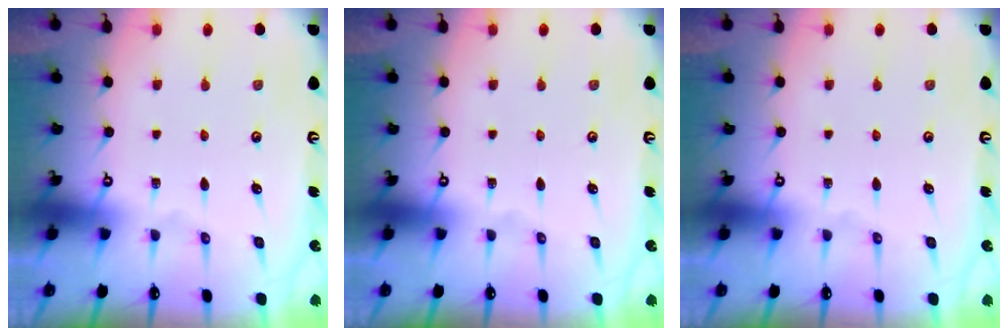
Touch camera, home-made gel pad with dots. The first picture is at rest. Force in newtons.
{"total": 0.0}
{"total": 0.0}